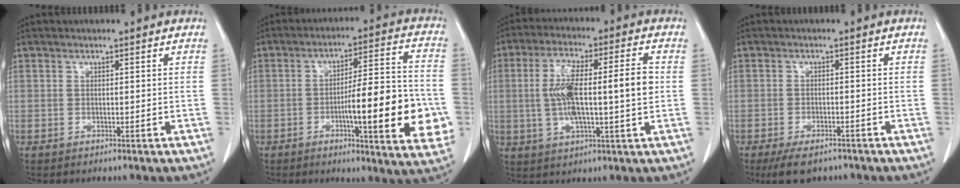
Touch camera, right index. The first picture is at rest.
{"total": 17.9, "force": [-4.2, 2.6, 17.2], "torque": [-0.207, 0.010, -0.053]}
{"total": 13.4, "force": [0.5, 2.1, 13.2], "torque": [-0.241, 0.019, 0.007]}
{"total": 6.0, "force": [-4.7, 2.3, 3.0], "torque": [-0.048, -0.006, -0.071]}